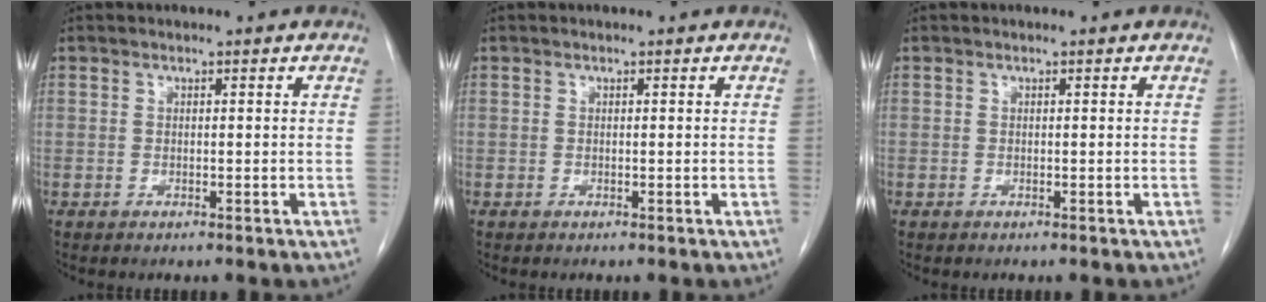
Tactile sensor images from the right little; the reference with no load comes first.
{"total": 0.0}
{"total": 0.0}